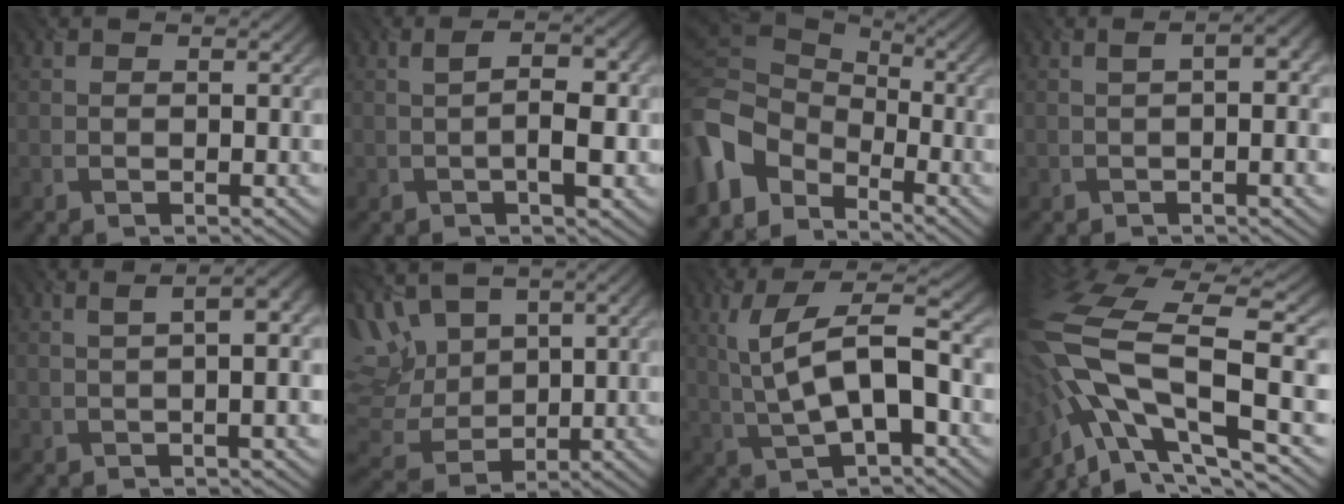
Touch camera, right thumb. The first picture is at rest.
{"total": 4.7, "force": [-0.5, 1.4, 4.5], "torque": [-0.074, 0.004, -0.006]}
{"total": 10.5, "force": [-5.0, 7.0, 6.0], "torque": [-0.165, -0.017, -0.107]}
{"total": 5.3, "force": [0.1, 1.6, 5.1], "torque": [-0.057, 0.009, 0.001]}
{"total": 6.3, "force": [0.6, 1.9, 6.0], "torque": [-0.061, 0.020, 0.003]}
{"total": 11.3, "force": [4.4, 7.6, 7.2], "torque": [-0.203, 0.027, 0.089]}
{"total": 11.2, "force": [0.1, 4.5, 10.2], "torque": [-0.192, 0.016, 0.000]}
{"total": 17.1, "force": [-4.5, 7.2, 14.9], "torque": [-0.335, -0.014, -0.075]}